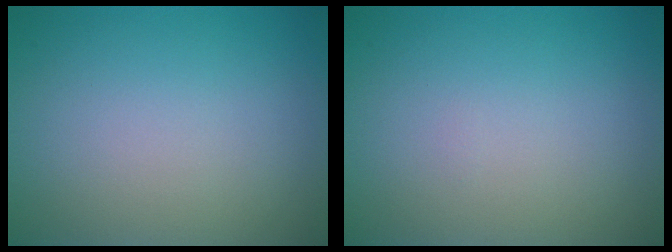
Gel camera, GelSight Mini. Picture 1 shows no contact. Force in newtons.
{"total": 0.0}